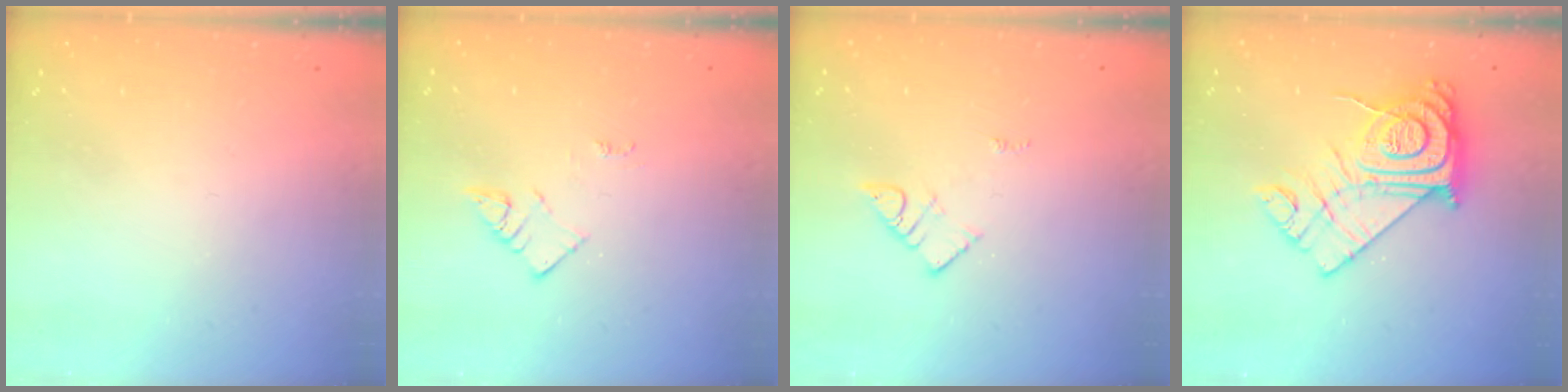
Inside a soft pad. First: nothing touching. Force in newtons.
{"total": 2.7, "press": 2.6, "slide": 0.4}
{"total": 3.1, "press": 3.1, "slide": 0.2}
{"total": 18.1, "press": 18.0, "slide": 1.5}